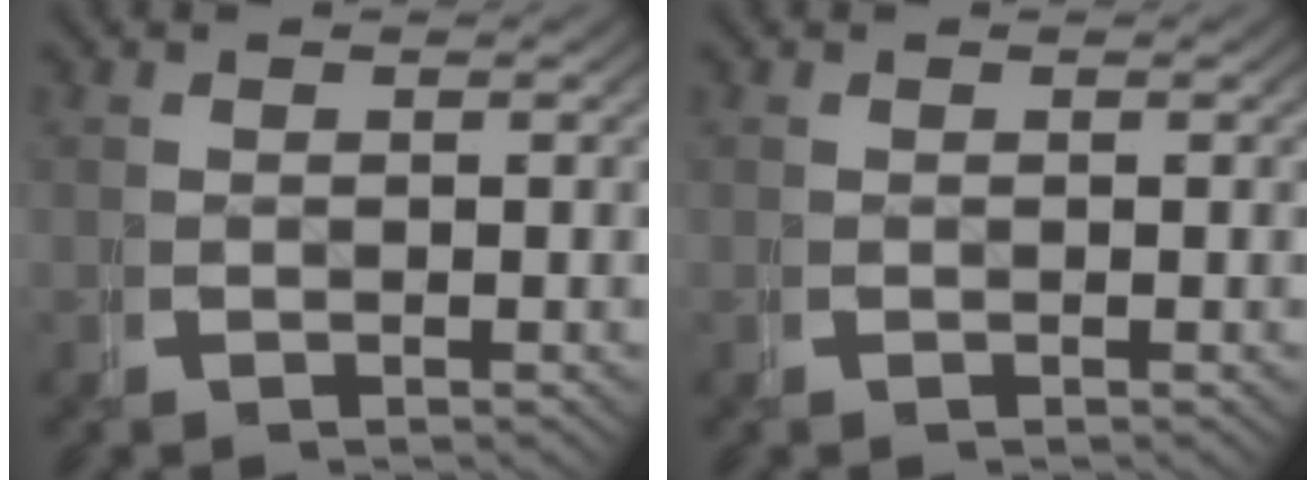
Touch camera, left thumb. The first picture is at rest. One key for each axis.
{"total": 0.0}